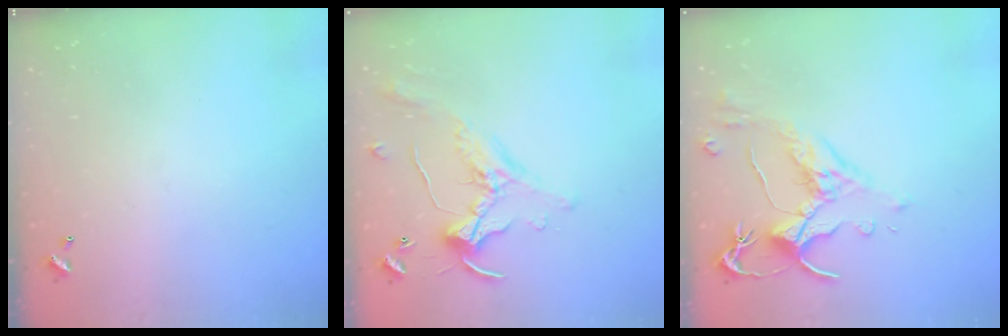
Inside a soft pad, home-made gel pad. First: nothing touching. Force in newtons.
{"total": 1.1, "press": 1.0, "slide": 0.4}
{"total": 2.6, "press": 2.2, "slide": 1.4}